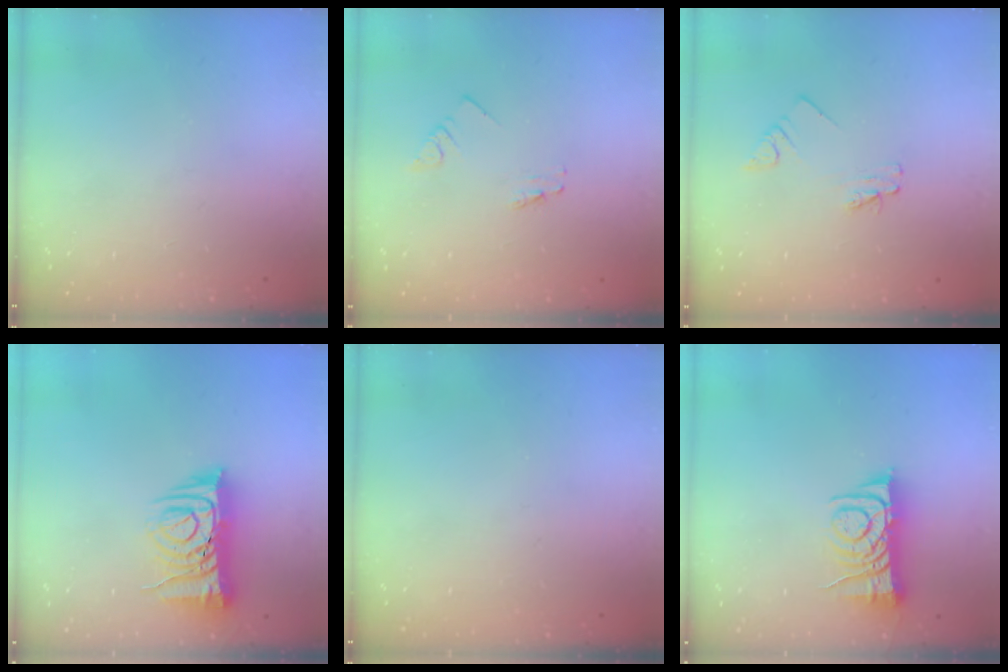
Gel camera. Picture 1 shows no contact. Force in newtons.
{"total": 0.6, "press": 0.6, "slide": 0.1}
{"total": 2.9, "press": 2.9, "slide": 0.3}
{"total": 10.8, "press": 10.7, "slide": 1.5}
{"total": 0.0}
{"total": 7.4, "press": 7.3, "slide": 1.0}